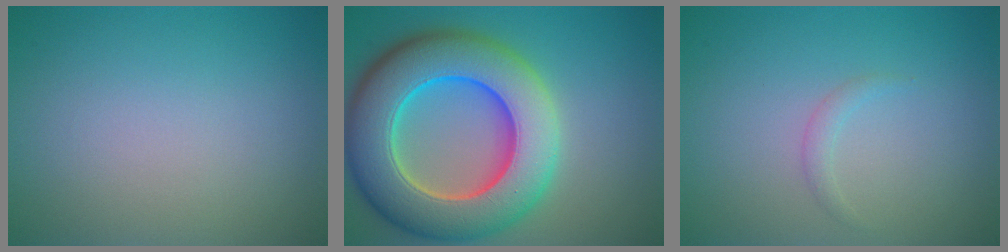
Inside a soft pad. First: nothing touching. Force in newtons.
{"total": 12.5, "press": 12.5, "slide": 0.7}
{"total": 0.9, "press": 0.9, "slide": 0.0}